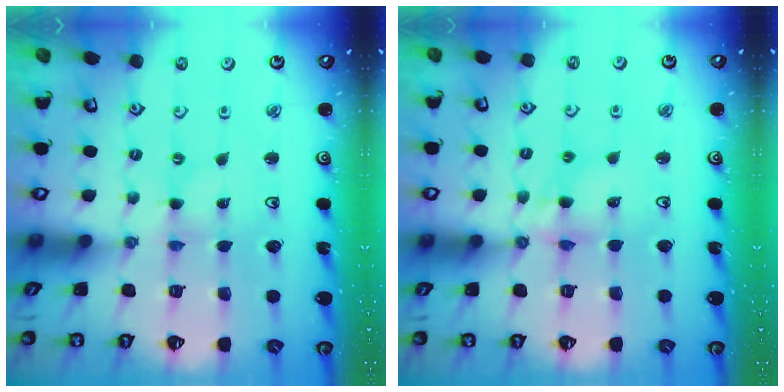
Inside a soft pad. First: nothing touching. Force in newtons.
{"total": 6.9, "press": 6.9, "slide": 0.5}